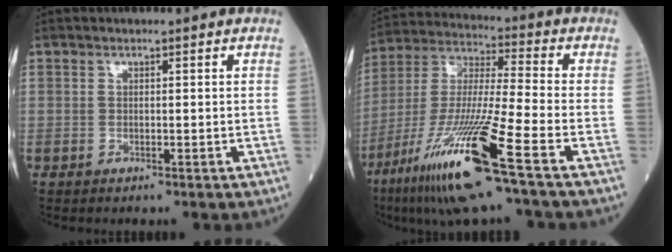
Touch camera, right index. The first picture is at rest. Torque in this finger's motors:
{"motor_torque": [1.56, -0.58, 1.05, 0.21]}